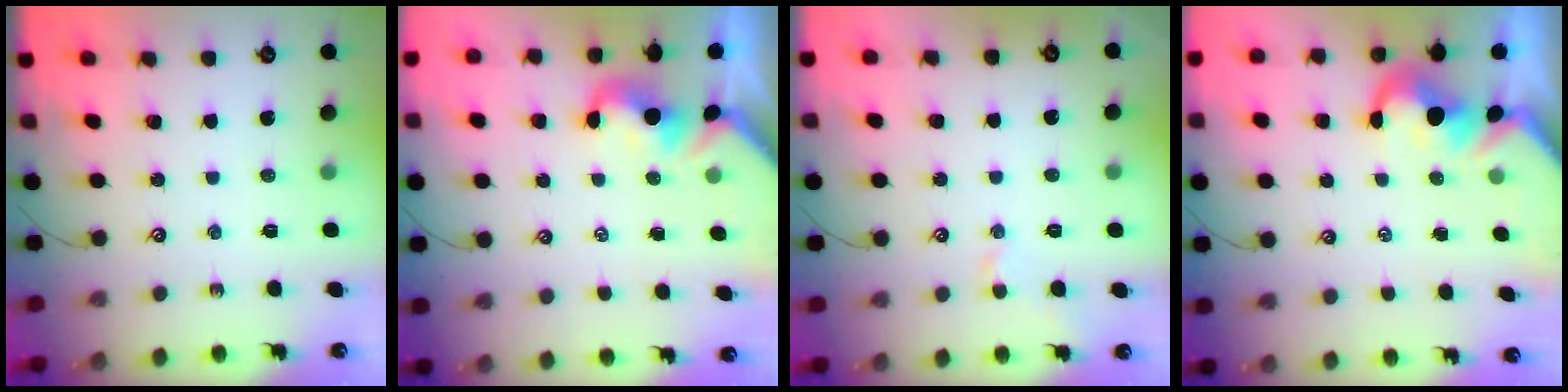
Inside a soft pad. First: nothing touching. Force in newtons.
{"total": 1.1, "press": 1.1, "slide": 0.2}
{"total": 1.2, "press": 0.9, "slide": 0.7}
{"total": 3.0, "press": 2.8, "slide": 1.0}